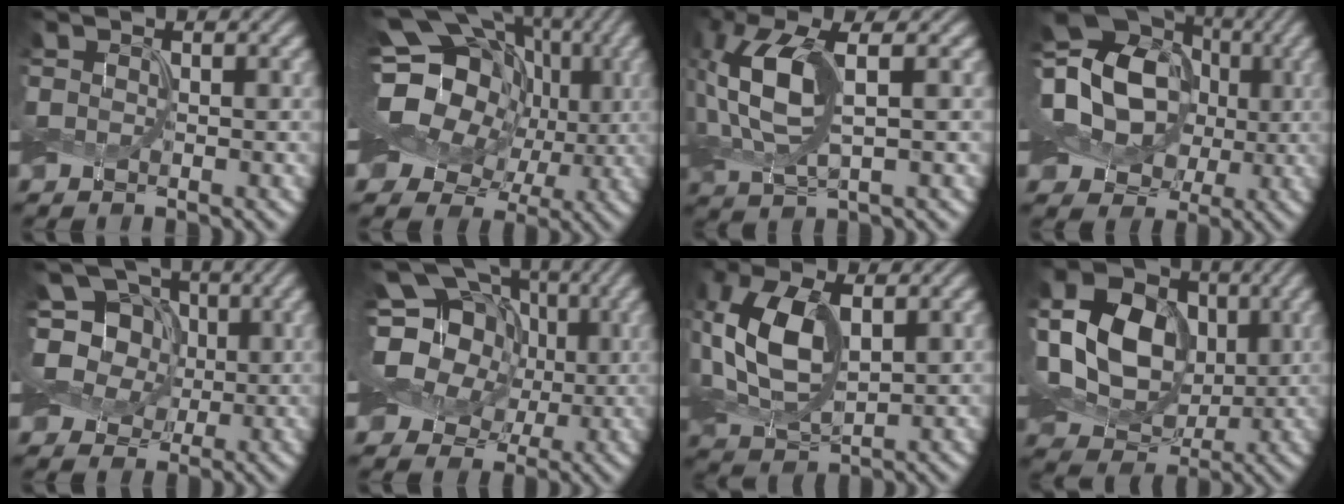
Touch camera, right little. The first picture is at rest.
{"total": 16.5, "force": [0.9, 14.0, 8.8], "torque": [-0.186, 0.027, 0.002]}
{"total": 6.8, "force": [0.1, 3.0, 6.1], "torque": [-0.149, 0.005, 0.001]}
{"total": 15.1, "force": [0.0, 13.3, 7.2], "torque": [-0.195, 0.040, -0.023]}
{"total": 6.9, "force": [0.2, 6.2, 3.1], "torque": [-0.066, 0.025, -0.014]}
{"total": 12.8, "force": [0.0, 11.0, 6.6], "torque": [-0.153, 0.037, -0.025]}
{"total": 8.5, "force": [0.3, 5.0, 6.8], "torque": [-0.182, 0.002, 0.009]}
{"total": 10.4, "force": [0.2, 8.0, 6.5], "torque": [-0.159, -0.004, -0.003]}